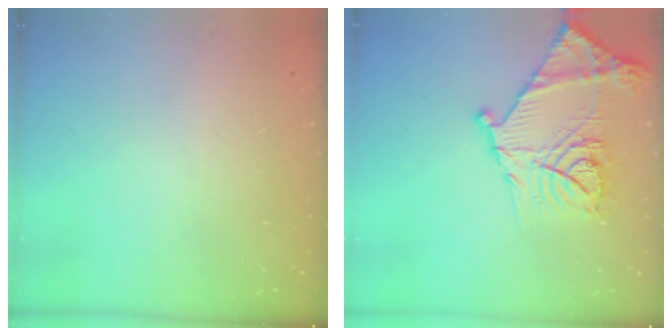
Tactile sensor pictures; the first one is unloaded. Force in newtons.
{"total": 22.3, "press": 22.2, "slide": 2.0}